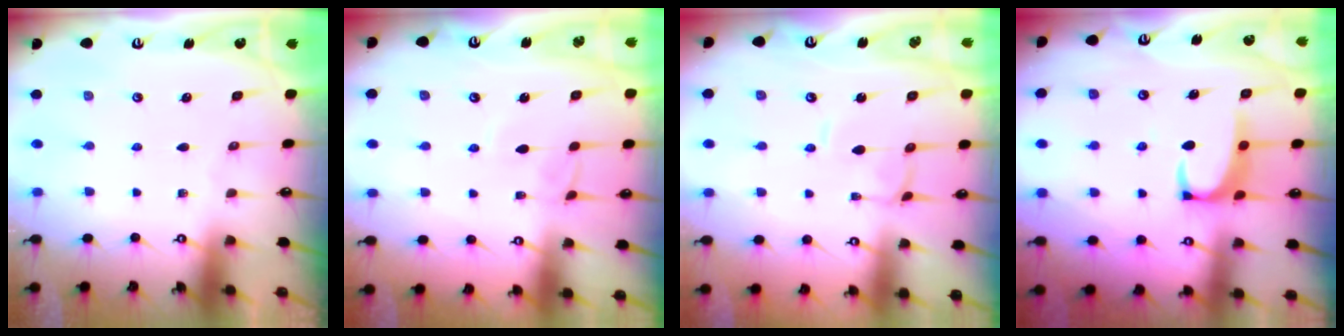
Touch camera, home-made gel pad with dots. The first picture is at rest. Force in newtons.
{"total": 4.3, "press": 4.3, "slide": 0.1}
{"total": 1.5, "press": 1.5, "slide": 0.3}
{"total": 2.5, "press": 2.4, "slide": 0.8}